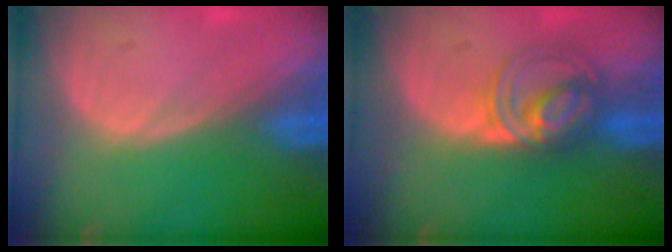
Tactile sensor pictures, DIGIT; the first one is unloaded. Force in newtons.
{"total": 5.5, "press": 5.5, "slide": 0.6}